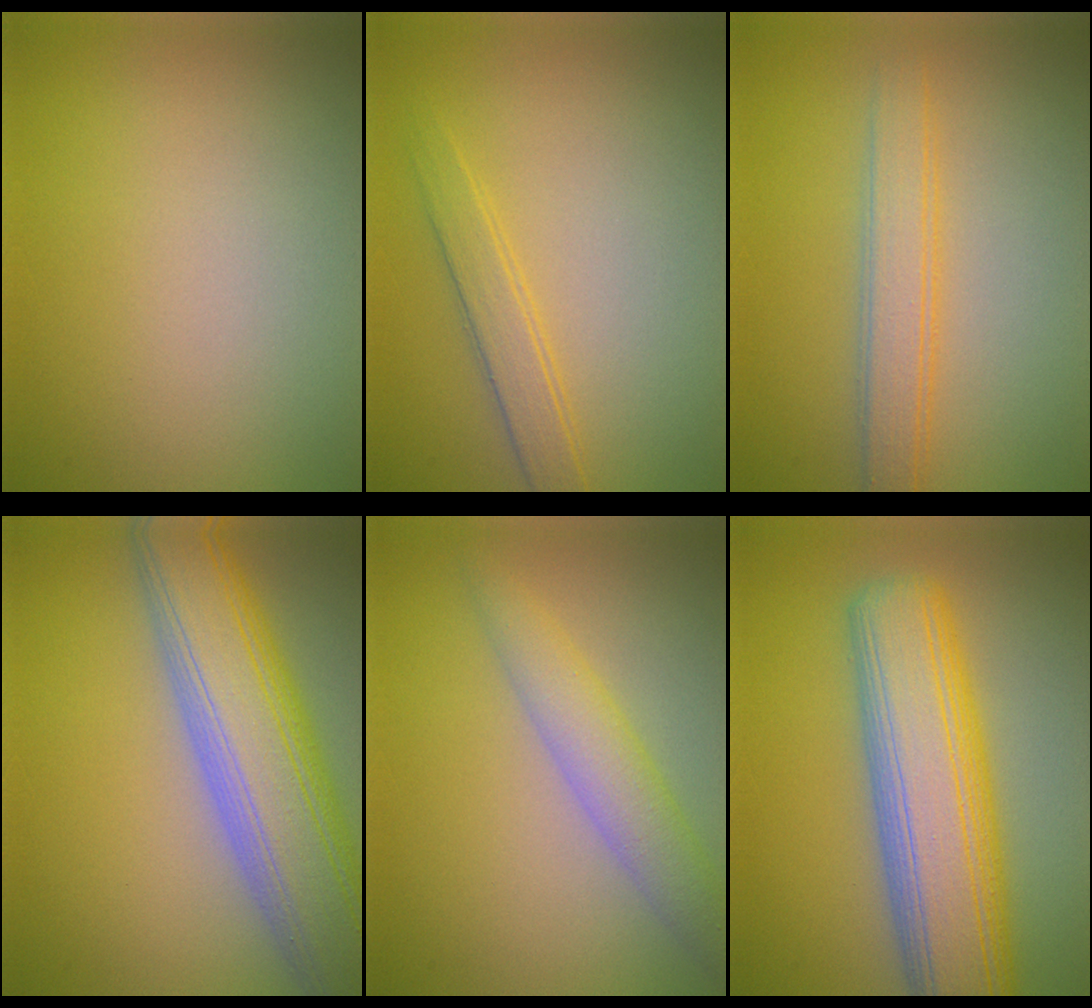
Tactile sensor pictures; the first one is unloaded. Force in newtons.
{"total": 2.3, "press": 2.3, "slide": 0.1}
{"total": 3.2, "press": 3.2, "slide": 0.1}
{"total": 10.7, "press": 10.7, "slide": 0.4}
{"total": 3.5, "press": 3.5, "slide": 0.3}
{"total": 10.8, "press": 10.8, "slide": 0.4}